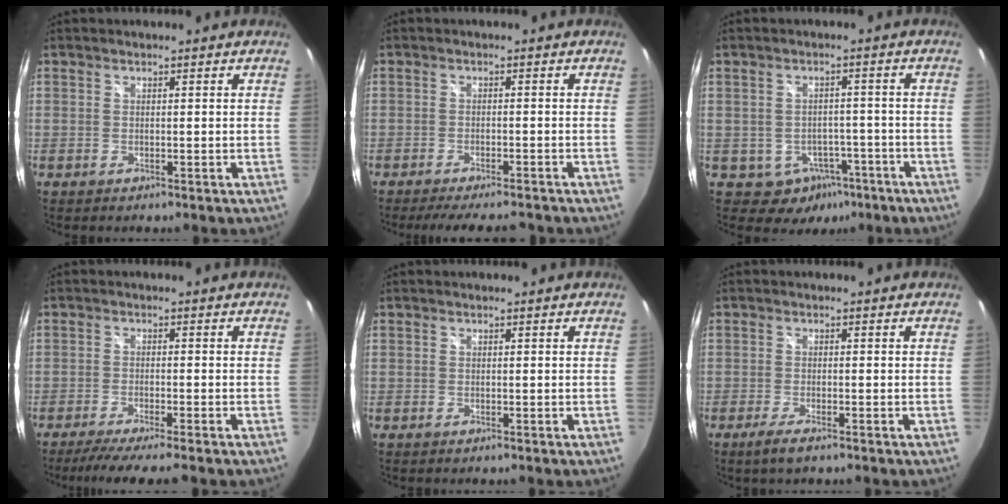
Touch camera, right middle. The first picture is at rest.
{"total": 9.7, "force": [-8.4, 2.0, 4.3], "torque": [-0.092, -0.017, -0.122]}
{"total": 7.5, "force": [-4.0, 6.0, 1.9], "torque": [-0.042, 0.019, -0.031]}
{"total": 6.5, "force": [-5.5, -0.8, 3.3], "torque": [-0.073, -0.020, -0.090]}
{"total": 0.0}
{"total": 3.0, "force": [-2.0, 0.4, 2.2], "torque": [-0.051, -0.009, -0.040]}